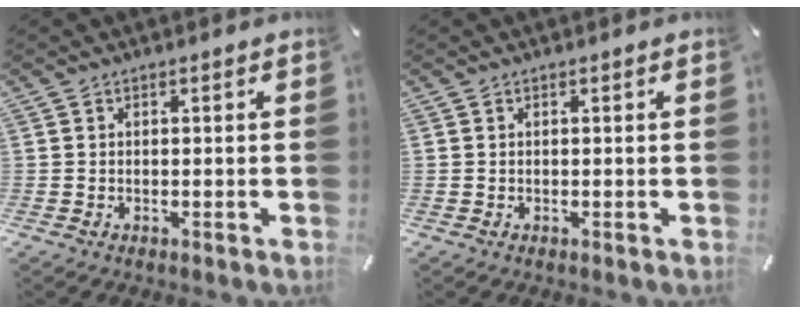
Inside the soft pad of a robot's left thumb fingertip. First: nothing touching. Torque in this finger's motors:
{"motor_torque": [0.00, 0.00, 0.00, 0.00, 0.00]}